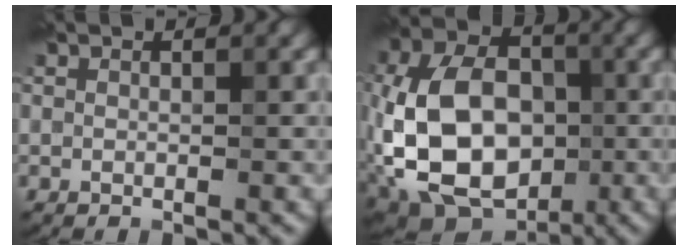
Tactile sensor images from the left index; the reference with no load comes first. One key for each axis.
{"total": 14.1, "fx": -2.9, "fy": 9.6, "fz": 9.9, "tx": -0.195, "ty": -0.003, "tz": -0.050}